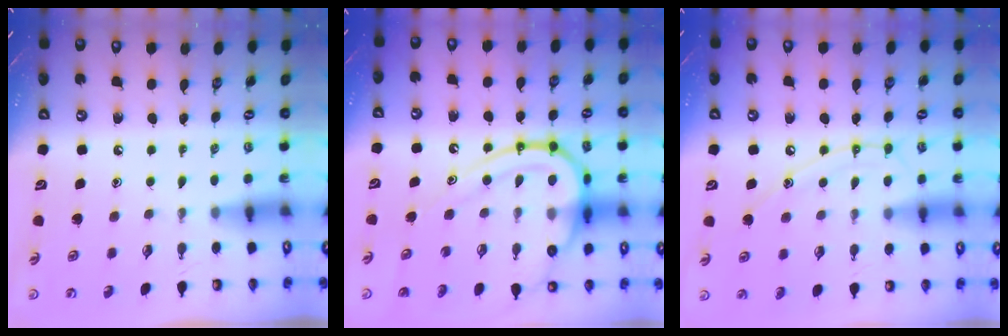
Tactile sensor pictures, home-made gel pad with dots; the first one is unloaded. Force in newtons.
{"total": 17.5, "press": 17.4, "slide": 1.4}
{"total": 10.7, "press": 10.7, "slide": 1.0}